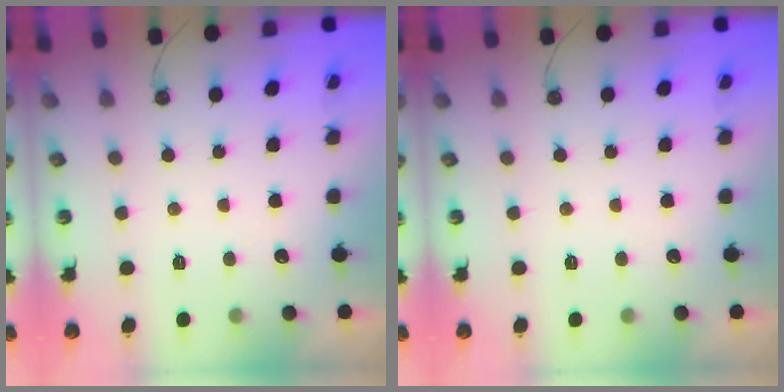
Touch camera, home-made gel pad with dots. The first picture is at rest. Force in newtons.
{"total": 0.0}